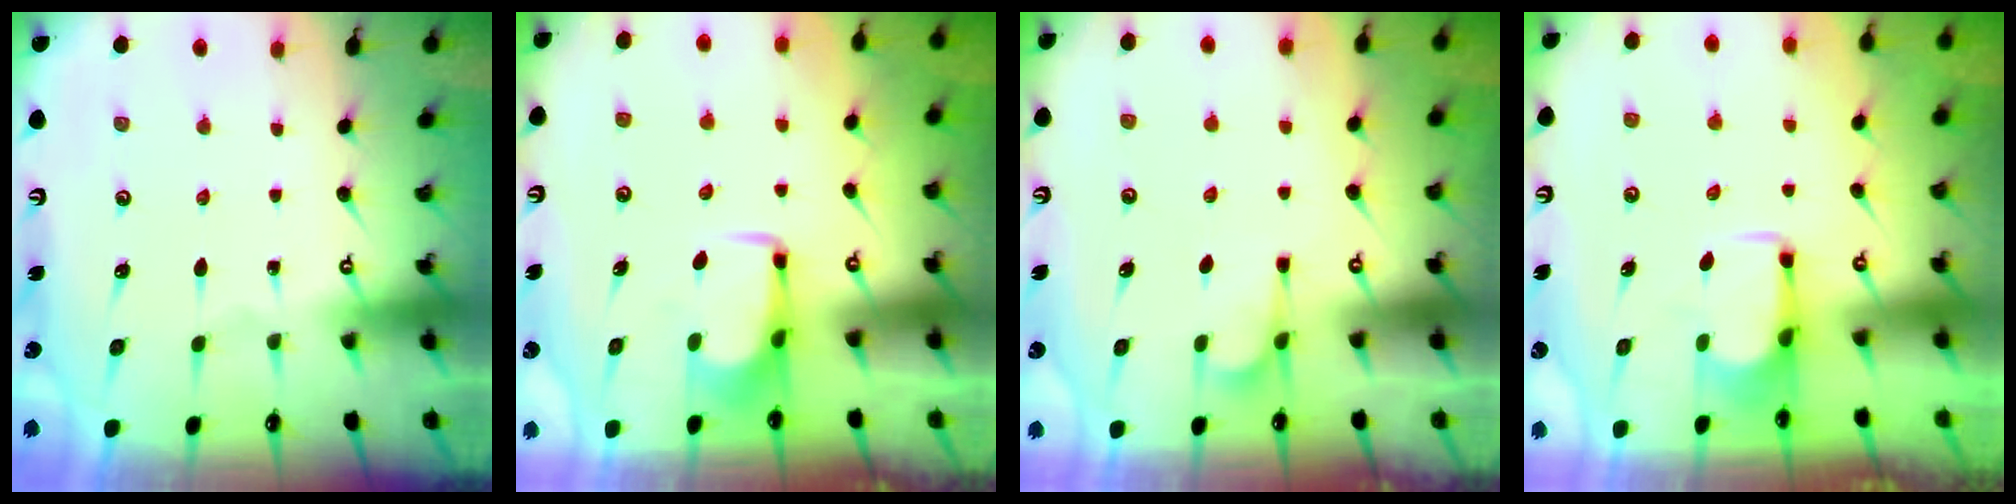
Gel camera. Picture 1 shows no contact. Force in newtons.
{"total": 1.6, "press": 1.5, "slide": 0.5}
{"total": 2.6, "press": 2.4, "slide": 1.0}
{"total": 2.7, "press": 2.5, "slide": 0.9}